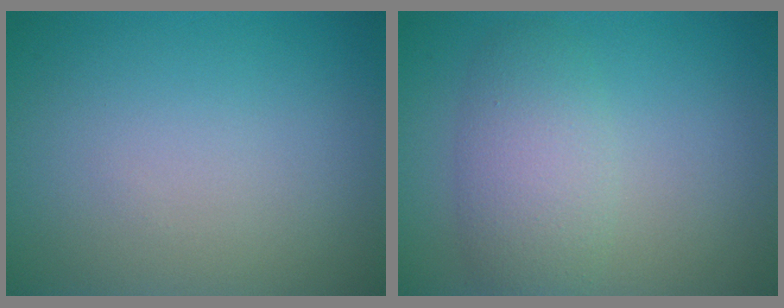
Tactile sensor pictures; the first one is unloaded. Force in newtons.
{"total": 4.2, "press": 4.2, "slide": 0.1}